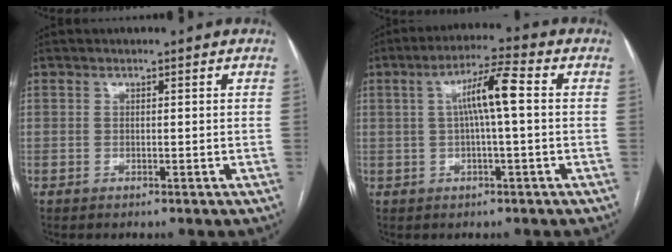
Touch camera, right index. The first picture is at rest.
{"total": 7.1, "force": [0.9, 0.4, 7.0], "torque": [-0.126, 0.019, 0.013]}